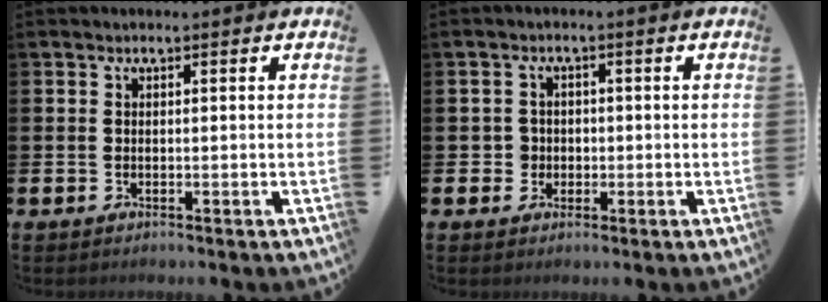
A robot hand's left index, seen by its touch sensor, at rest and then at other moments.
{"total": 2.3, "force": [-0.3, 2.2, 0.3], "torque": [-0.004, 0.004, -0.014]}